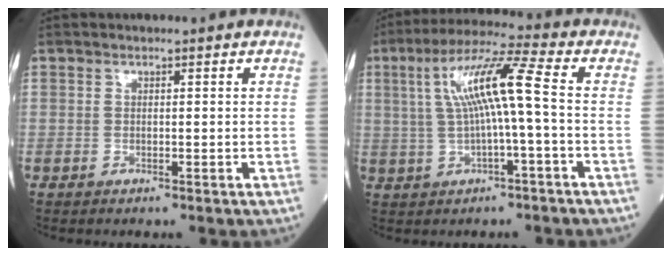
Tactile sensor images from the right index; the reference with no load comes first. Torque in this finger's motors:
{"motor_torque": [0.37, -0.01, 0.56, 0.21]}